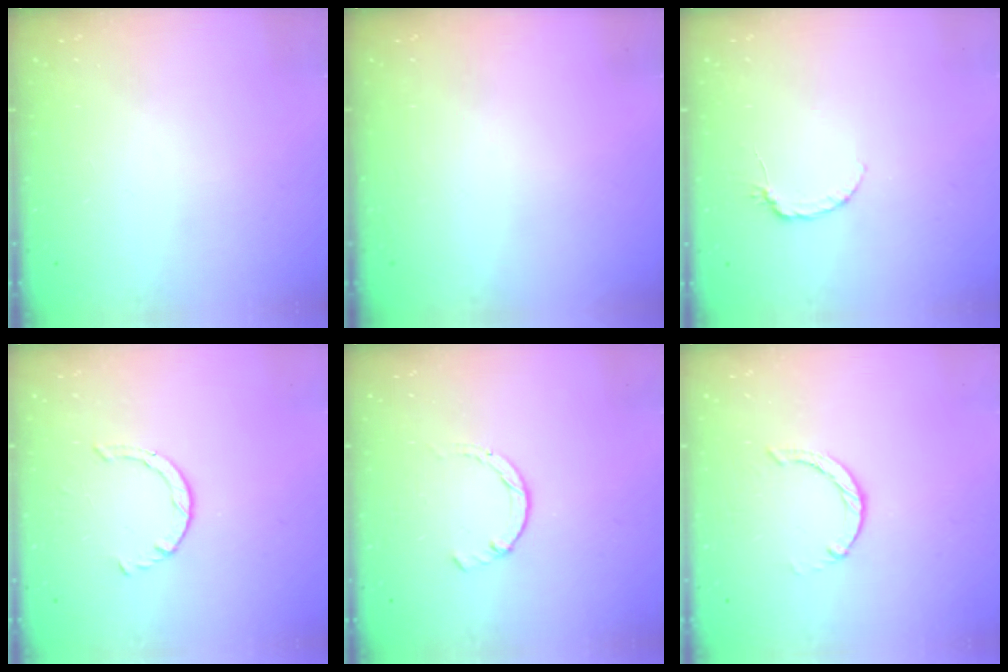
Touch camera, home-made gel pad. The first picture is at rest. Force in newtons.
{"total": 0.0}
{"total": 4.0, "press": 4.0, "slide": 0.5}
{"total": 2.6, "press": 2.6, "slide": 0.3}
{"total": 1.7, "press": 1.7, "slide": 0.3}
{"total": 0.6, "press": 0.6, "slide": 0.2}